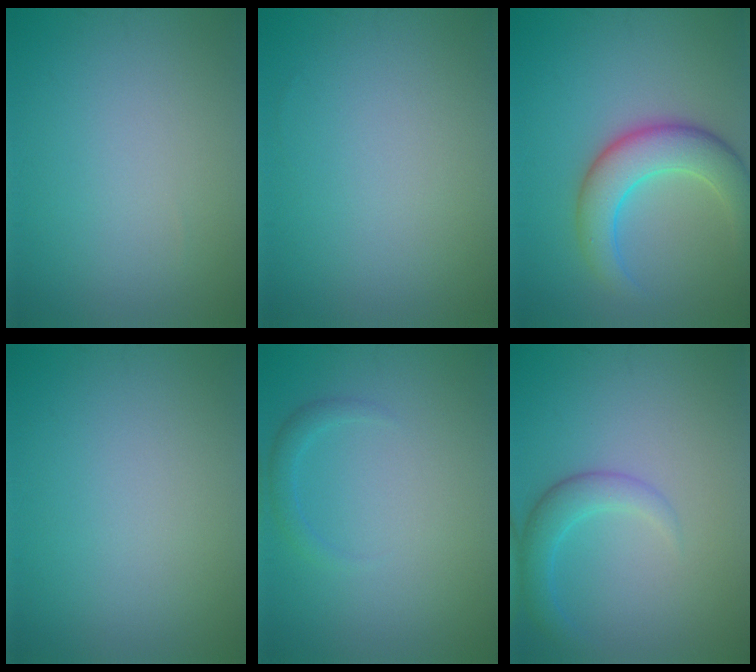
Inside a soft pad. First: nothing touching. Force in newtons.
{"total": 0.0}
{"total": 6.0, "press": 6.0, "slide": 0.2}
{"total": 0.0}
{"total": 1.3, "press": 1.3, "slide": 0.1}
{"total": 2.8, "press": 2.8, "slide": 0.1}